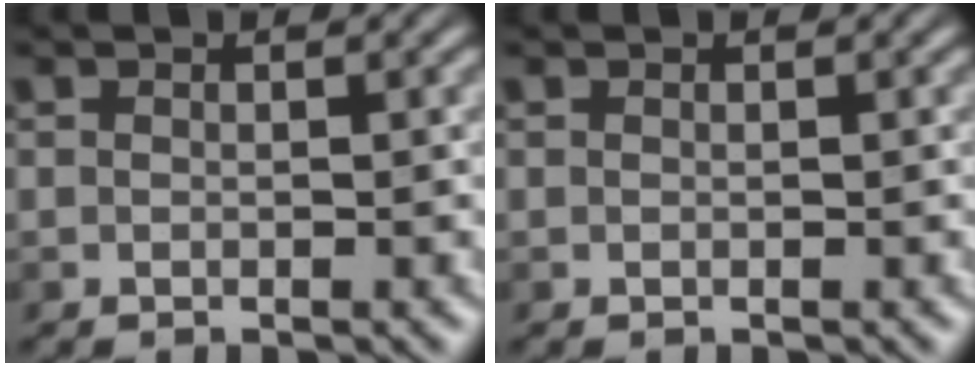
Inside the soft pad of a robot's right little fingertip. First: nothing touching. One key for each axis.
{"total": 0.0}